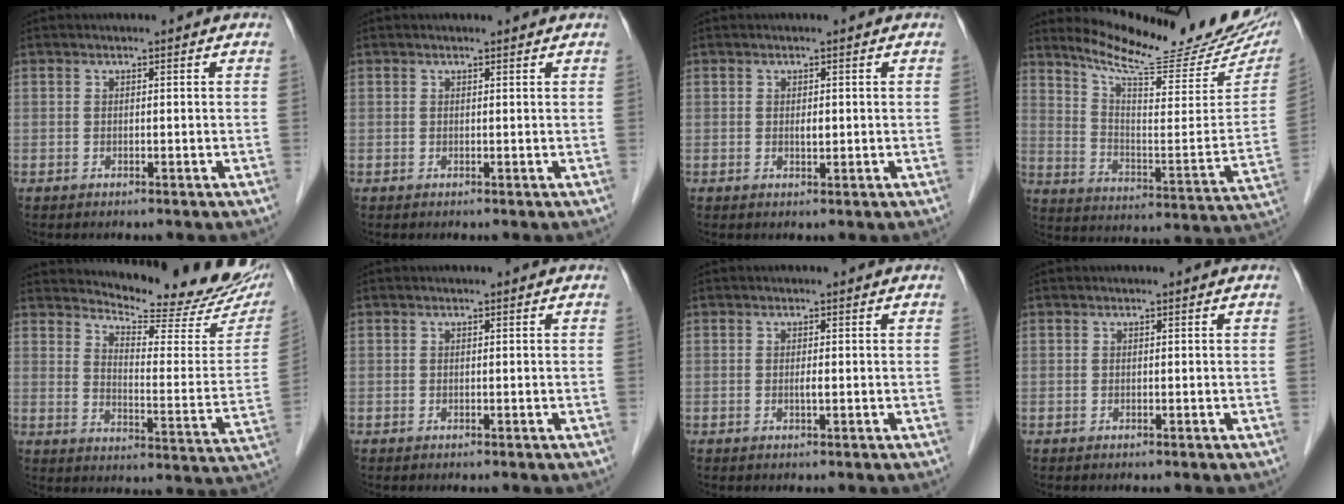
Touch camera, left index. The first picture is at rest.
{"total": 1.1, "force": [1.1, 0.2, 0.1], "torque": [-0.010, 0.001, 0.012]}
{"total": 0.9, "force": [0.0, 0.4, 0.8], "torque": [-0.012, -0.005, 0.000]}
{"total": 21.1, "force": [19.0, 2.2, 9.1], "torque": [-0.140, -0.075, 0.263]}
{"total": 18.9, "force": [17.5, 3.0, 6.5], "torque": [-0.088, -0.081, 0.211]}
{"total": 0.0}
{"total": 0.7, "force": [-0.2, 0.0, 0.7], "torque": [-0.014, -0.004, -0.004]}
{"total": 0.0}